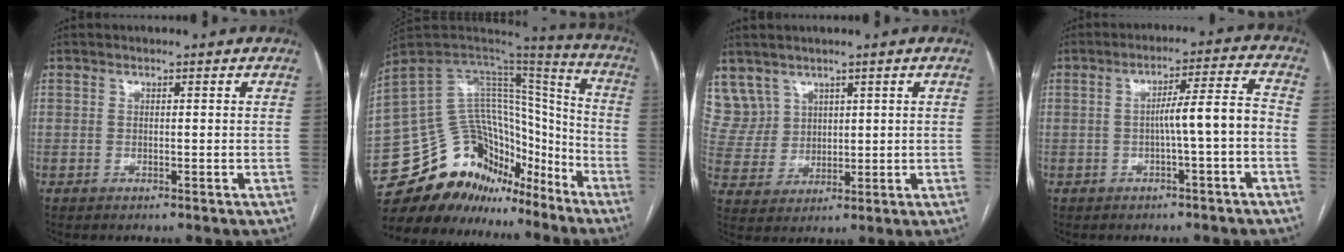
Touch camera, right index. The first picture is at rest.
{"total": 21.3, "force": [-16.1, 12.1, 7.0], "torque": [-0.142, 0.083, -0.250]}
{"total": 7.2, "force": [4.7, 5.4, 0.3], "torque": [-0.017, 0.022, 0.113]}
{"total": 6.5, "force": [-1.6, -0.2, 6.3], "torque": [-0.097, 0.021, -0.020]}